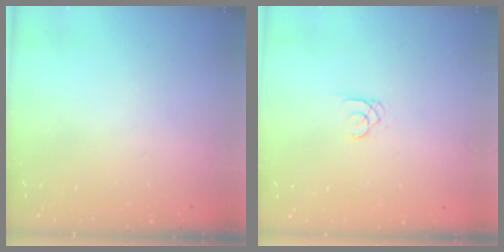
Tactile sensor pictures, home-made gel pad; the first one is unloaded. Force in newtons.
{"total": 1.8, "press": 1.7, "slide": 0.2}